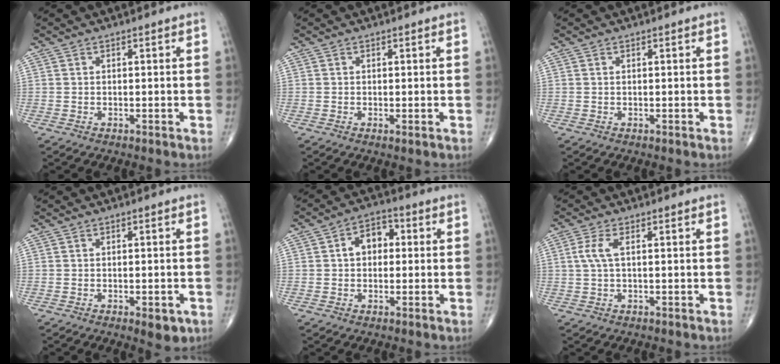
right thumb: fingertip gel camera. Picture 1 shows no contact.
{"total": 0.5, "force": [-0.1, 0.1, 0.5], "torque": [-0.013, -0.003, -0.002]}
{"total": 0.0}
{"total": 3.6, "force": [-1.5, 1.5, 2.9], "torque": [-0.028, 0.000, -0.013]}
{"total": 6.1, "force": [0.7, 4.3, 4.2], "torque": [-0.048, 0.020, 0.002]}
{"total": 3.3, "force": [0.6, 1.0, 3.0], "torque": [-0.085, 0.010, 0.012]}